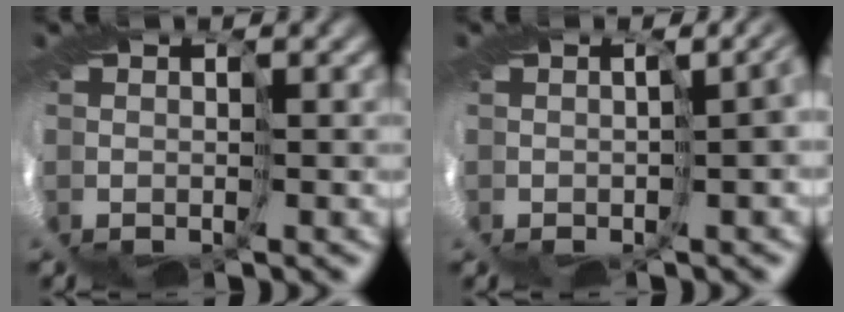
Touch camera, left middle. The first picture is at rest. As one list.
[{"total": 4.2, "force": [-1.7, 1.4, 3.6], "torque": [-0.050, -0.003, -0.007]}]